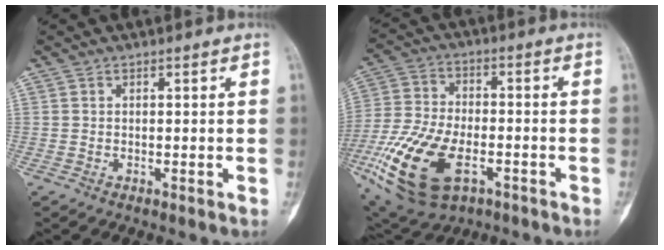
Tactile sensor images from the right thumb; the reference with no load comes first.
{"total": 20.3, "force": [-7.8, 11.0, 15.2], "torque": [-0.316, 0.006, -0.131]}